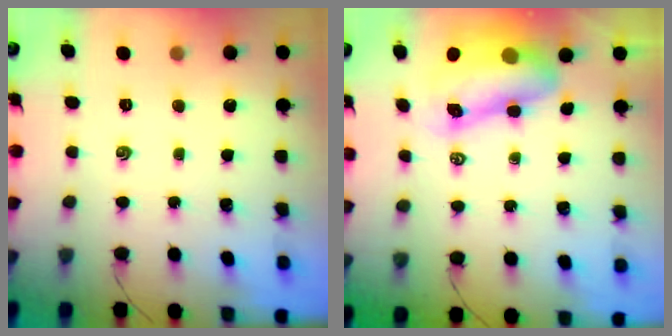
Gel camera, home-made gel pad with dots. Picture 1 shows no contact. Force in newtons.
{"total": 10.9, "press": 10.5, "slide": 3.0}